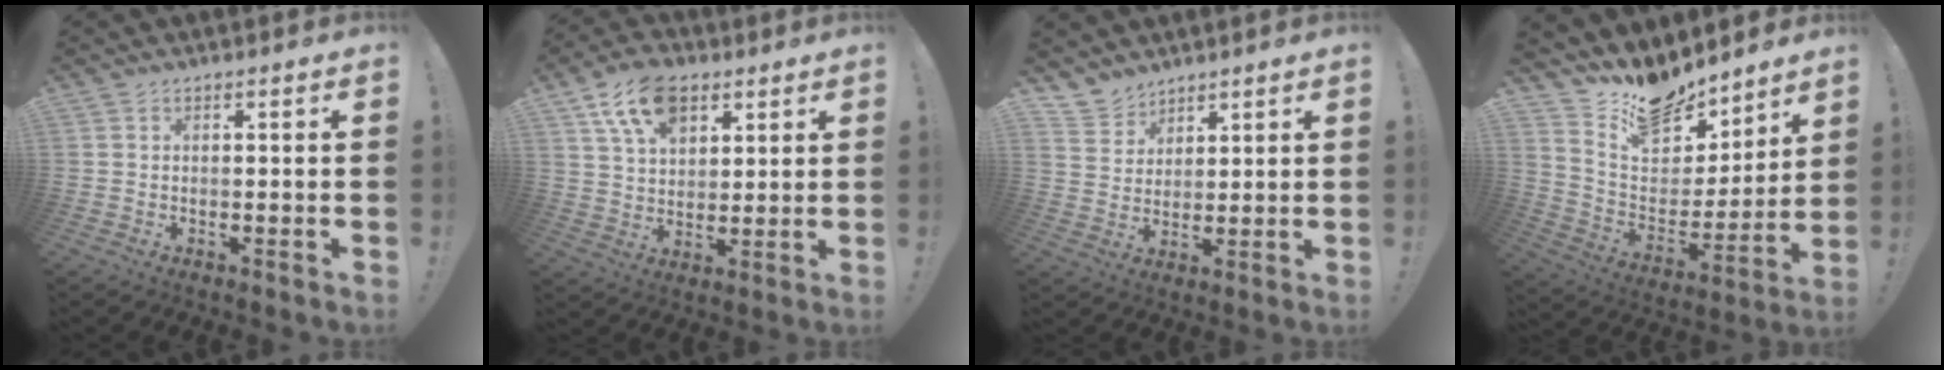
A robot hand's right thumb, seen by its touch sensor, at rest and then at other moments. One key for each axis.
{"total": 13.1, "fx": 7.4, "fy": 8.0, "fz": 7.3, "tx": -0.127, "ty": -0.020, "tz": 0.141}
{"total": 6.7, "fx": 5.5, "fy": 3.8, "fz": 0.4, "tx": -0.016, "ty": -0.040, "tz": 0.109}
{"total": 16.0, "fx": 13.2, "fy": 7.6, "fz": 4.8, "tx": -0.087, "ty": -0.105, "tz": 0.239}